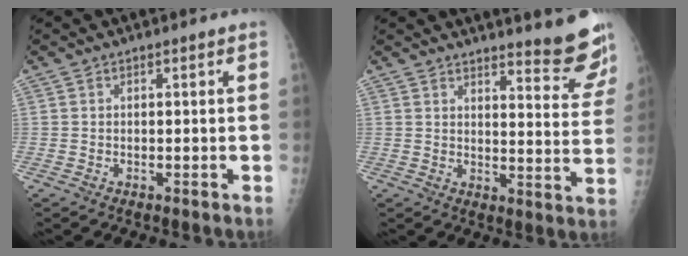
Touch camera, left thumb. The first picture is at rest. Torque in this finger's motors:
{"motor_torque": [-0.13, -0.08, -0.32, -0.18, 0.03]}